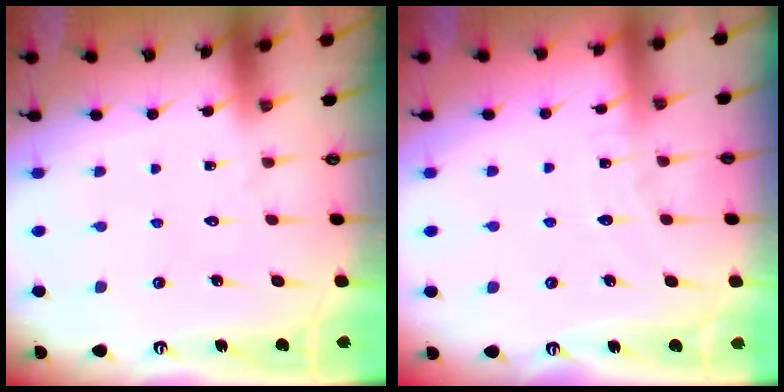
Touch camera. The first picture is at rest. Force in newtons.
{"total": 4.4, "press": 4.3, "slide": 0.5}